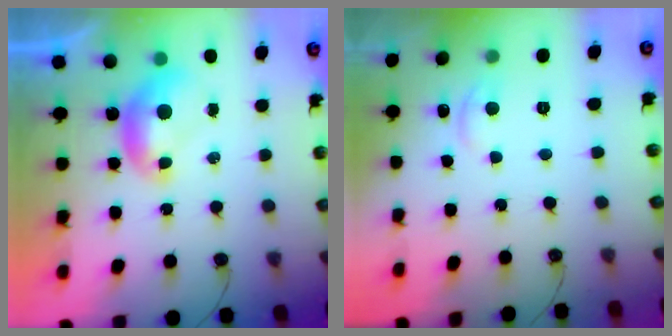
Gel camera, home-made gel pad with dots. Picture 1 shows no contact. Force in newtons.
{"total": 1.7, "press": 1.5, "slide": 0.6}